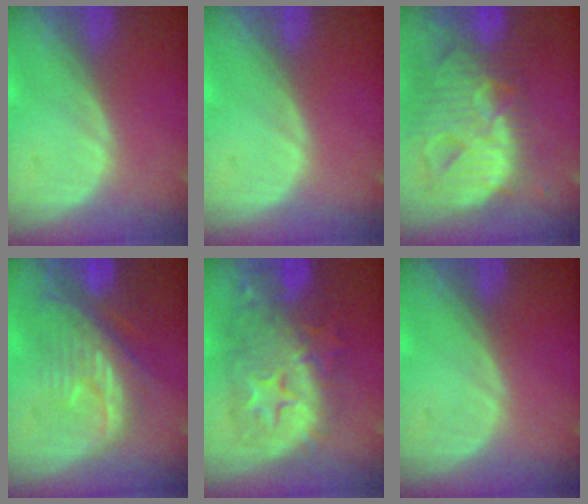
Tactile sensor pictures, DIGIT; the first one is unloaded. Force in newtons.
{"total": 0.0}
{"total": 13.8, "press": 11.7, "slide": 7.2}
{"total": 10.2, "press": 8.9, "slide": 4.9}
{"total": 11.2, "press": 11.1, "slide": 0.8}
{"total": 0.0}